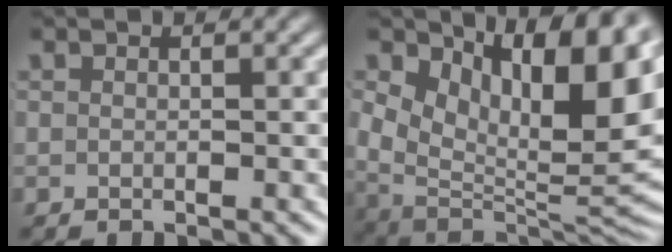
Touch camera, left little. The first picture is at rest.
{"total": 15.0, "force": [2.0, 9.6, 11.4], "torque": [-0.182, -0.030, 0.046]}